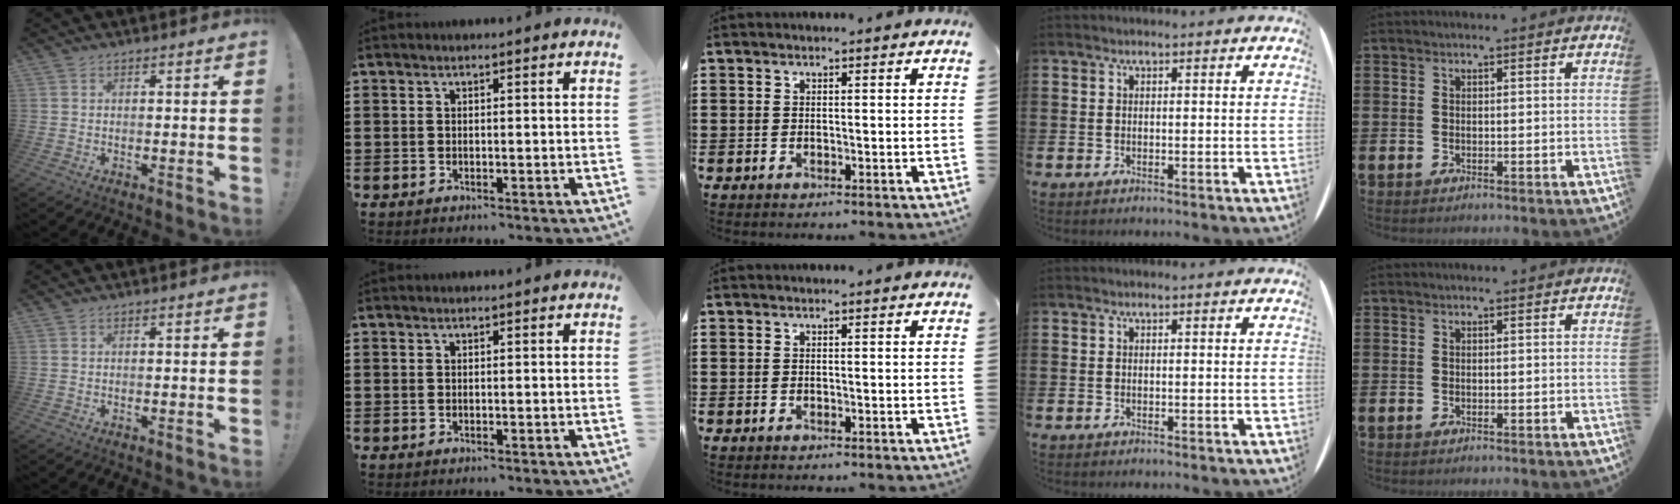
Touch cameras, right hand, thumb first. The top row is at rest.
{}